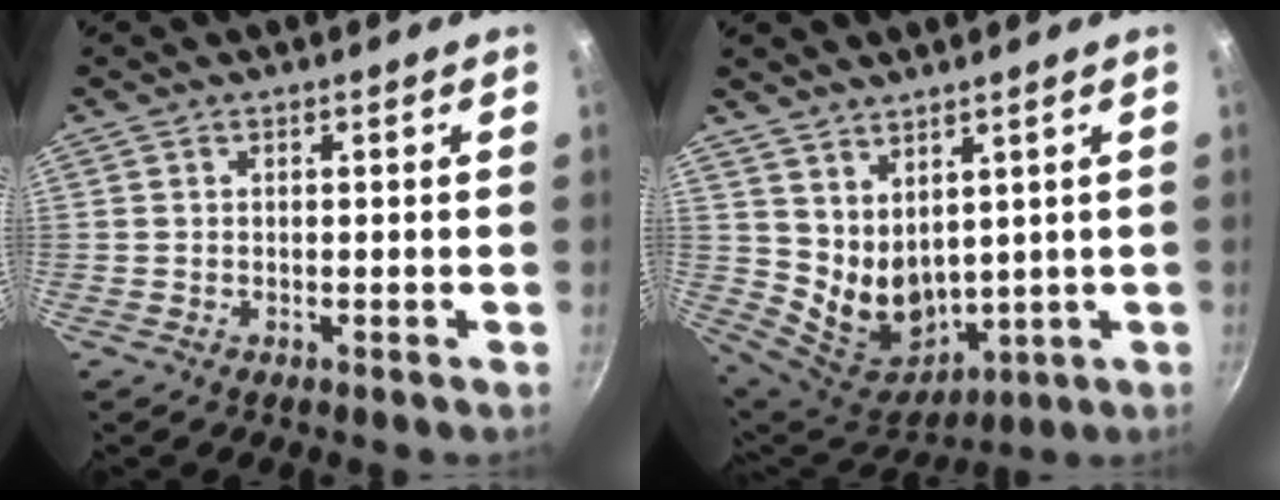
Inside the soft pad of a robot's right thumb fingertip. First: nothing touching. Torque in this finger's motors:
{"motor_torque": [-0.21, 0.86, 0.15, -0.02, 0.06]}